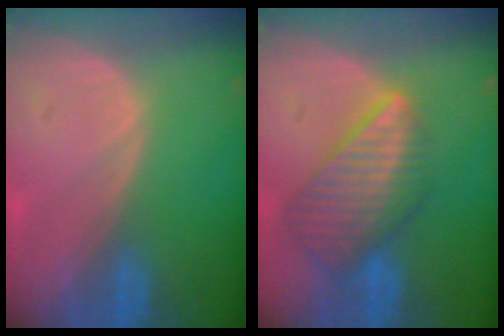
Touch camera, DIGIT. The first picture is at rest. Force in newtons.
{"total": 8.5, "press": 7.5, "slide": 4.2}